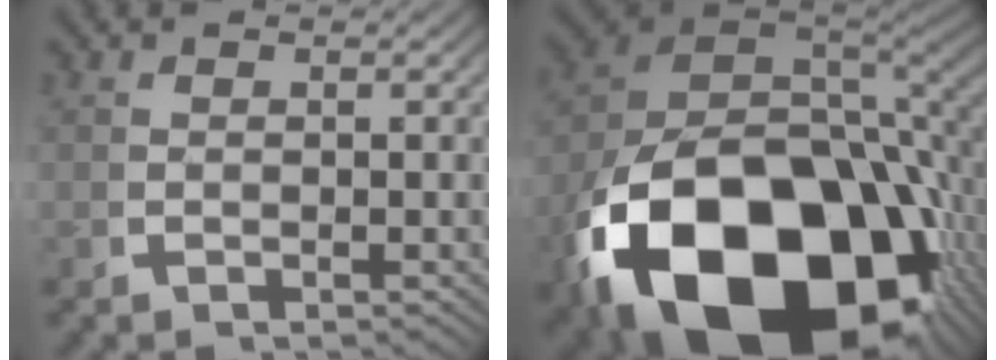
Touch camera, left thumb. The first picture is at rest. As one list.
[{"total": 30.6, "force": [-9.1, 18.1, 22.9], "torque": [-0.438, -0.108, -0.086]}]